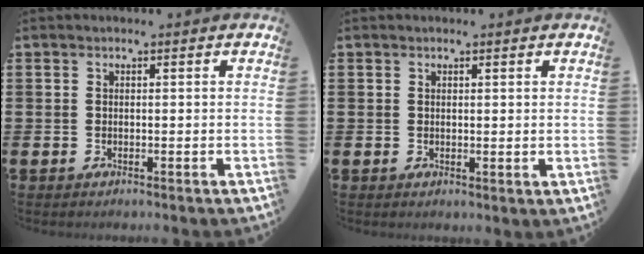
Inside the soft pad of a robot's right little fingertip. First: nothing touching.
{"total": 0.0}